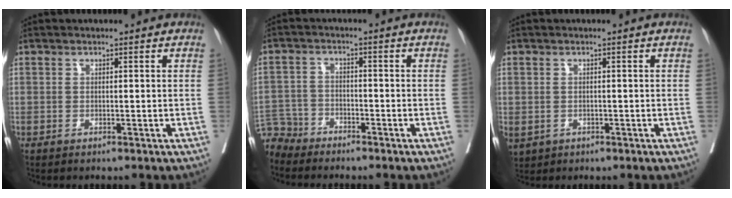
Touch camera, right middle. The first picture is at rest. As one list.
[{"total": 5.2, "force": [-4.9, 1.6, -0.9], "torque": [0.020, -0.002, -0.099]}, {"total": 5.1, "force": [-2.0, 4.1, 2.4], "torque": [-0.075, -0.005, -0.020]}]